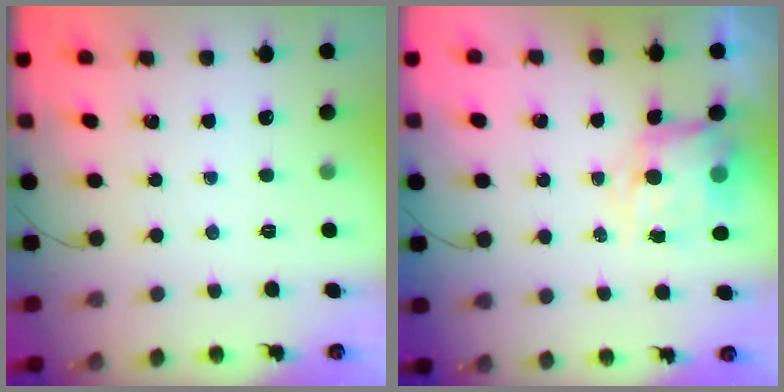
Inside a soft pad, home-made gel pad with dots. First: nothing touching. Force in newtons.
{"total": 9.4, "press": 9.1, "slide": 2.4}